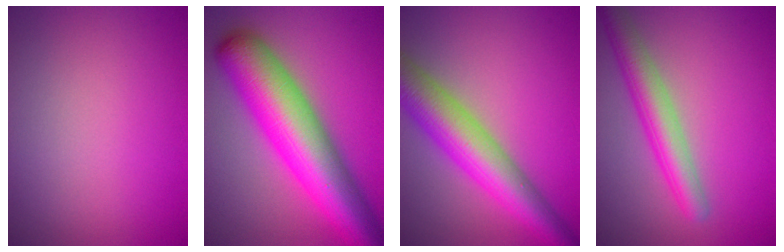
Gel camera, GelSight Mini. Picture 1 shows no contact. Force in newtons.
{"total": 12.2, "press": 12.2, "slide": 0.4}
{"total": 8.8, "press": 8.8, "slide": 0.3}
{"total": 4.9, "press": 4.9, "slide": 0.2}